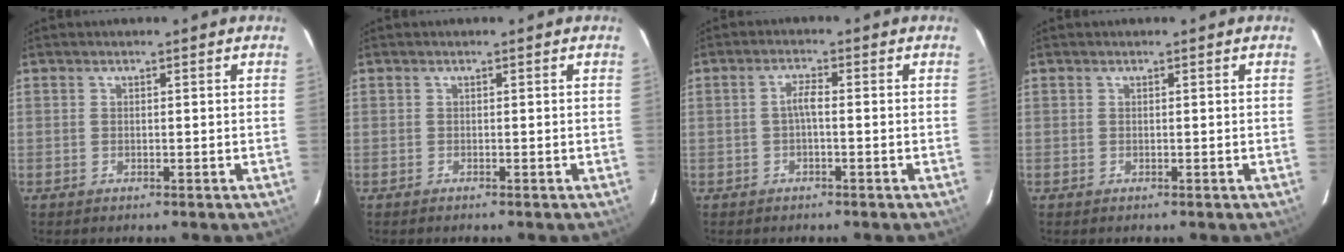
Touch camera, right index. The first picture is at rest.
{"total": 0.0}
{"total": 2.1, "force": [-0.6, 0.3, 2.0], "torque": [-0.040, 0.007, -0.011]}
{"total": 0.0}